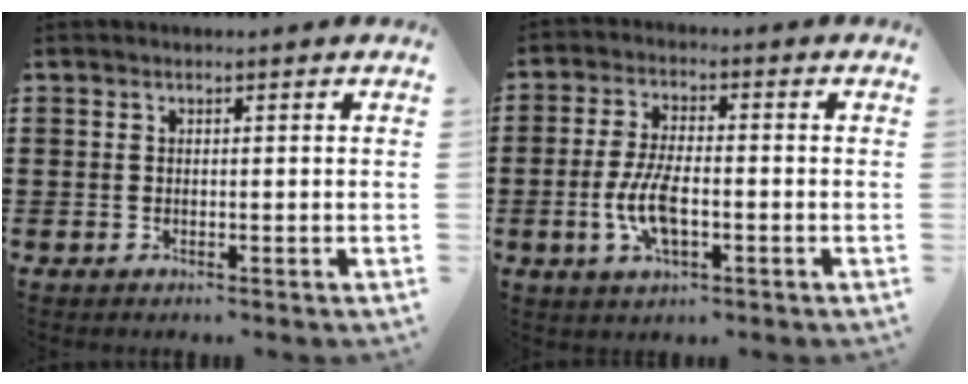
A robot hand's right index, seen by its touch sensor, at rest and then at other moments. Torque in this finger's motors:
{"motor_torque": [2.14, 0.00, 0.24, 0.11]}